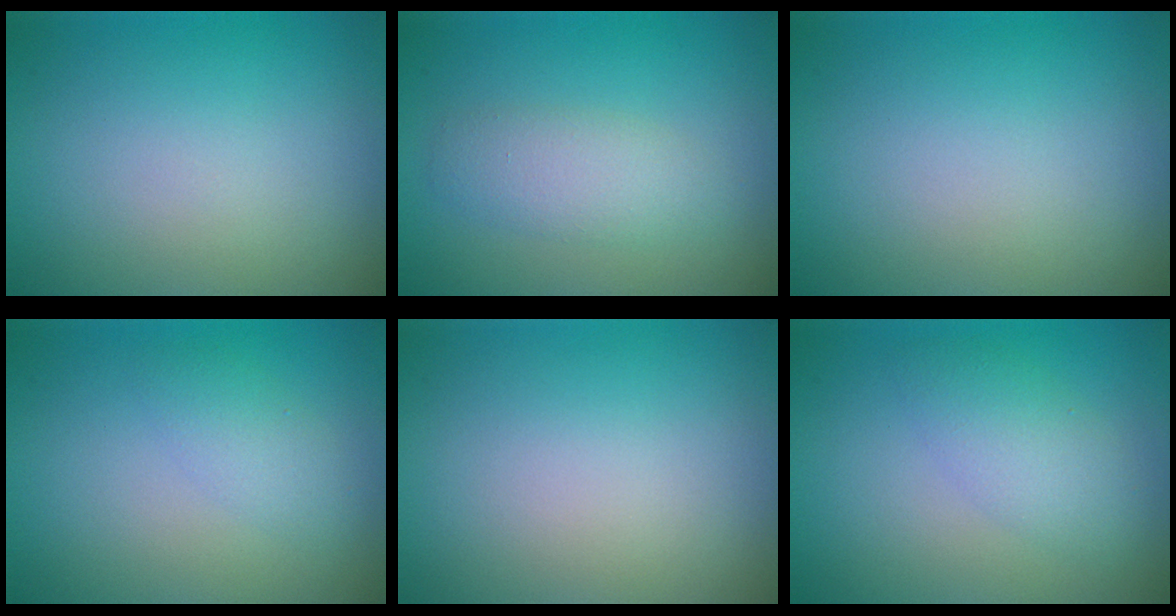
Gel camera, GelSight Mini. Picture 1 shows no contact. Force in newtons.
{"total": 2.7, "press": 2.7, "slide": 0.2}
{"total": 0.0}
{"total": 1.9, "press": 1.9, "slide": 0.0}
{"total": 0.0}
{"total": 2.8, "press": 2.8, "slide": 0.2}